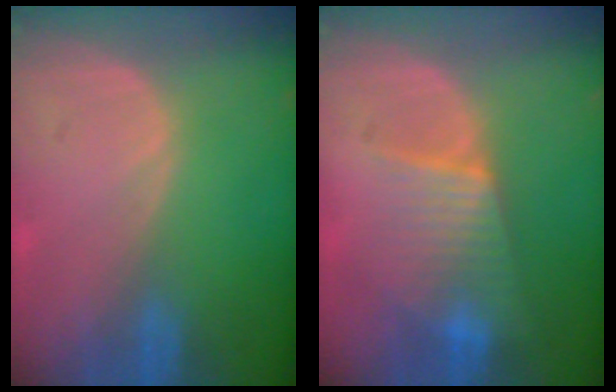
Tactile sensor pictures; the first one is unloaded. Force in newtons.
{"total": 6.4, "press": 6.3, "slide": 0.7}